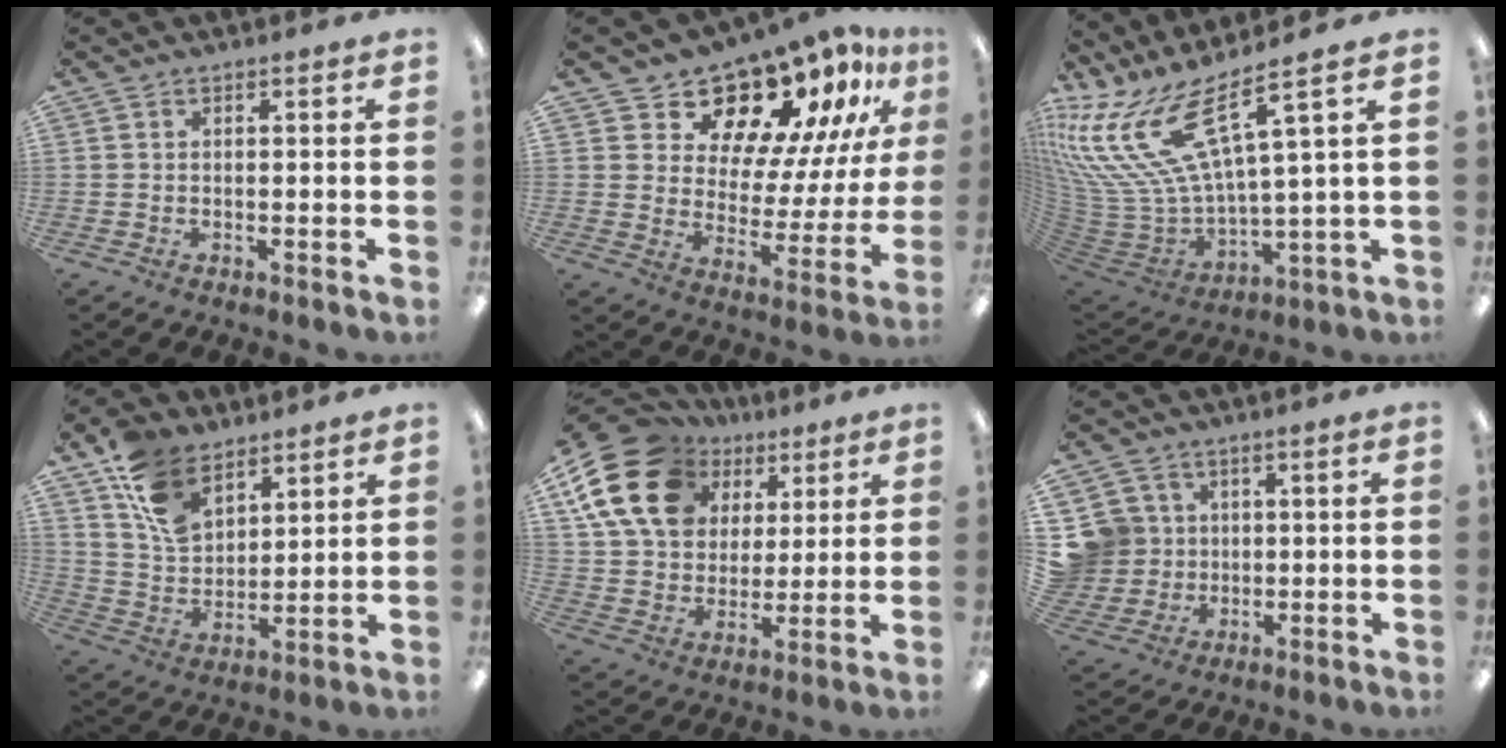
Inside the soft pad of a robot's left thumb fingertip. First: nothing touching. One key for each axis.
{"total": 16.3, "fx": 13.5, "fy": 7.1, "fz": 5.9, "tx": -0.096, "ty": -0.114, "tz": 0.228}
{"total": 19.0, "fx": 9.2, "fy": 7.0, "fz": 15.1, "tx": -0.345, "ty": -0.067, "tz": 0.162}
{"total": 12.7, "fx": 8.2, "fy": 7.8, "fz": 5.7, "tx": -0.116, "ty": -0.027, "tz": 0.161}
{"total": 21.4, "fx": 8.9, "fy": 15.9, "fz": 11.3, "tx": -0.224, "ty": -0.028, "tz": 0.165}
{"total": 8.8, "fx": 2.0, "fy": 8.5, "fz": 0.9, "tx": -0.049, "ty": 0.000, "tz": 0.048}